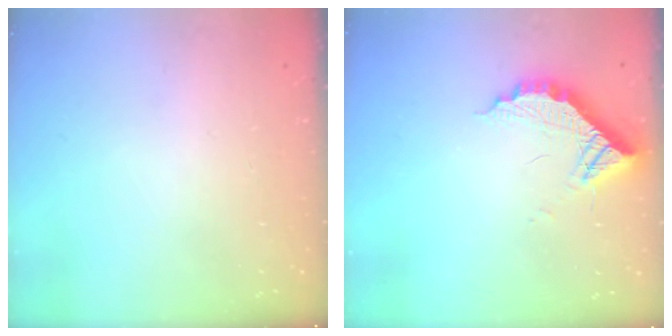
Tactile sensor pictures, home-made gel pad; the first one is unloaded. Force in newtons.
{"total": 10.6, "press": 10.5, "slide": 0.8}